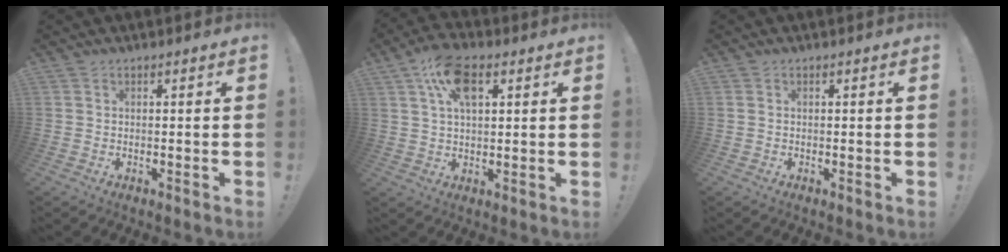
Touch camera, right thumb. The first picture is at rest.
{"total": 10.8, "force": [4.4, 5.7, 8.1], "torque": [-0.135, 0.000, 0.080]}
{"total": 0.0}